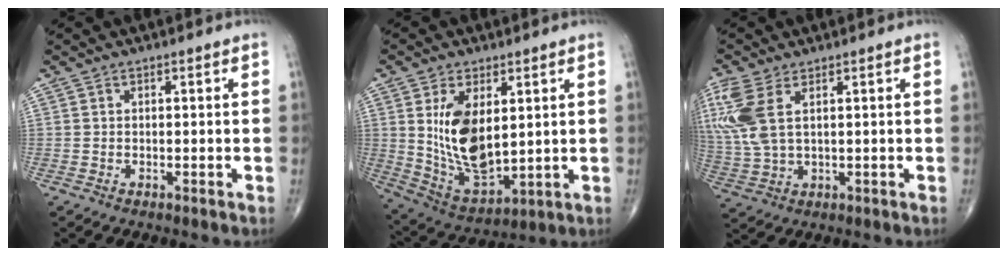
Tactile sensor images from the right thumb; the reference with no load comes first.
{"total": 14.4, "force": [2.9, 7.6, 11.9], "torque": [-0.202, -0.022, 0.074]}
{"total": 11.0, "force": [3.7, 5.4, 8.8], "torque": [-0.234, 0.005, 0.087]}